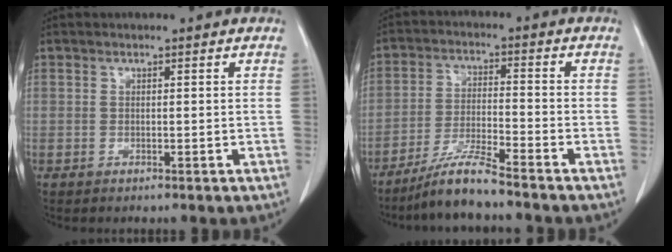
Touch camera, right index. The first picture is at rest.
{"total": 7.1, "force": [-6.0, -0.7, 3.7], "torque": [-0.076, -0.025, -0.117]}